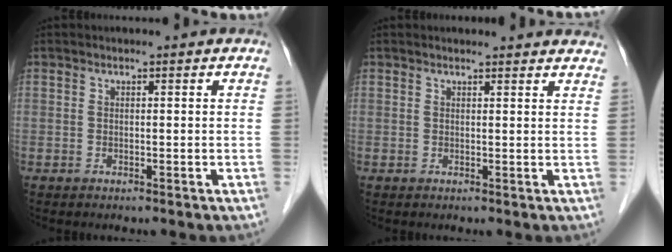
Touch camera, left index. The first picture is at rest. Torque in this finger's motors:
{"motor_torque": [0.39, -0.46, -0.01, -0.01]}